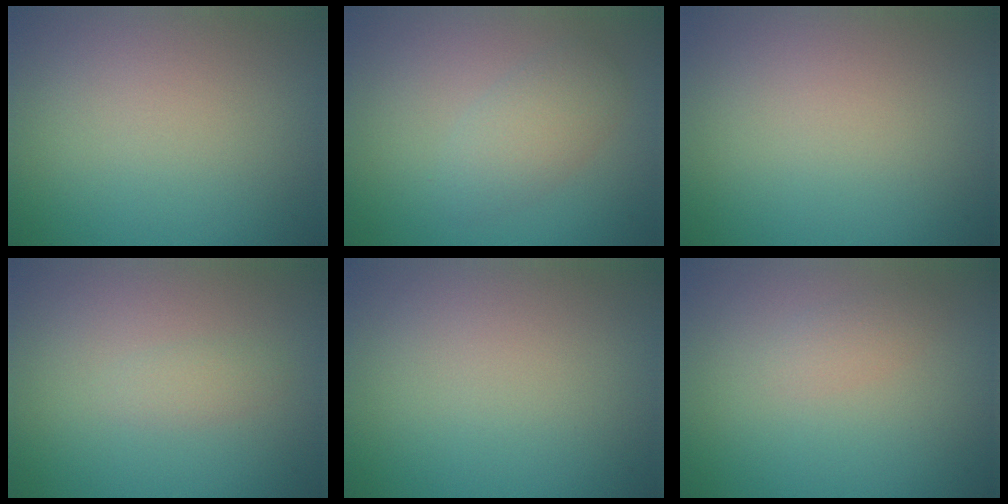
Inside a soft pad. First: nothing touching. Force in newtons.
{"total": 4.0, "press": 4.0, "slide": 0.1}
{"total": 0.0}
{"total": 1.0, "press": 1.0, "slide": 0.0}
{"total": 0.0}
{"total": 1.1, "press": 1.1, "slide": 0.0}